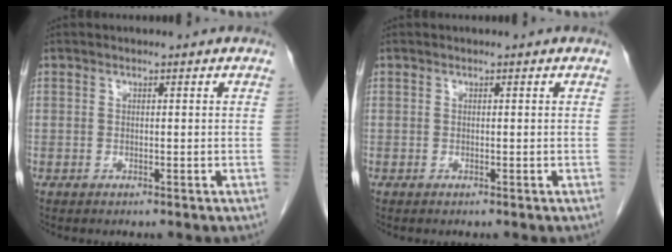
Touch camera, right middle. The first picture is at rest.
{"total": 0.0}